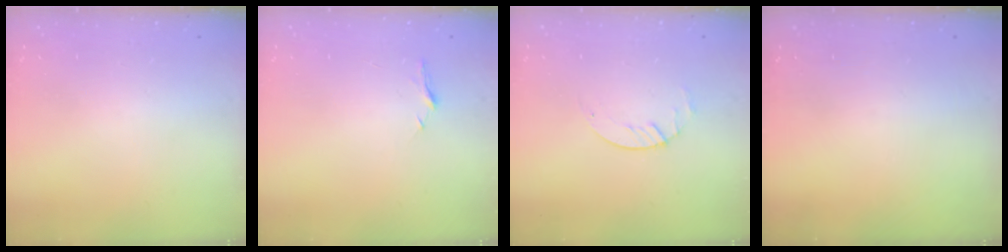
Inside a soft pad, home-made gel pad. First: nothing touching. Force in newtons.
{"total": 5.0, "press": 5.0, "slide": 0.6}
{"total": 1.7, "press": 1.6, "slide": 0.2}
{"total": 0.0}